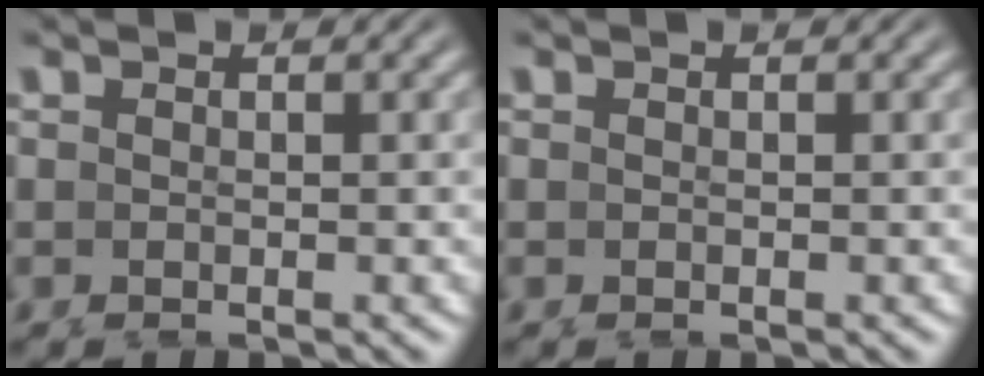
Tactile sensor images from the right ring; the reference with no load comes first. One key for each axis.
{"total": 0.0}